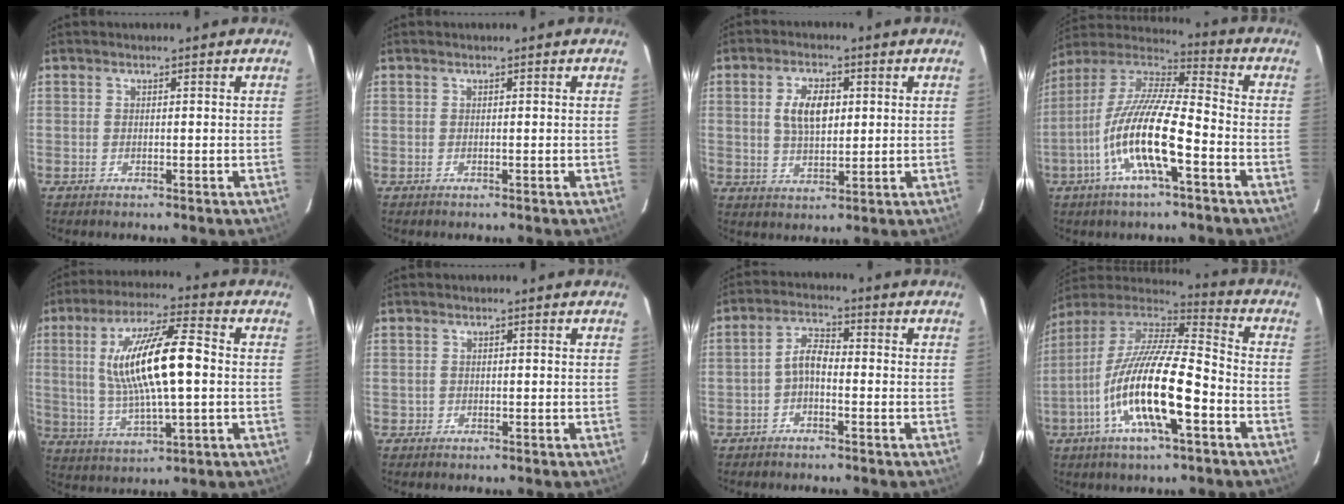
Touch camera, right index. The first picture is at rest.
{"total": 0.0}
{"total": 7.0, "force": [1.4, 3.7, 5.8], "torque": [-0.107, 0.008, 0.030]}
{"total": 16.4, "force": [-6.2, 3.5, 14.8], "torque": [-0.286, -0.012, -0.126]}
{"total": 16.4, "force": [1.2, 4.0, 15.8], "torque": [-0.296, 0.008, 0.029]}
{"total": 1.0, "force": [-0.4, 1.0, -0.1], "torque": [0.000, 0.005, -0.004]}
{"total": 3.6, "force": [-1.6, 1.7, 2.7], "torque": [-0.056, 0.014, -0.032]}
{"total": 20.1, "force": [-7.4, 4.9, 18.0], "torque": [-0.336, -0.026, -0.147]}